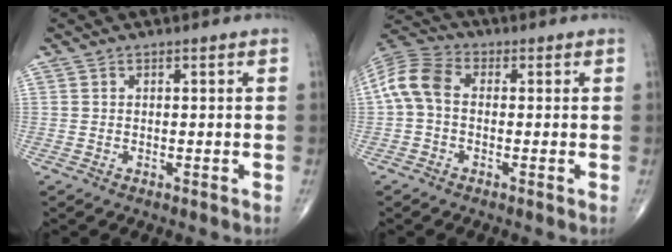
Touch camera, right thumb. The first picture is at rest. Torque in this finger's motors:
{"motor_torque": [0.07, 0.13, 0.37, -0.19, 0.06]}